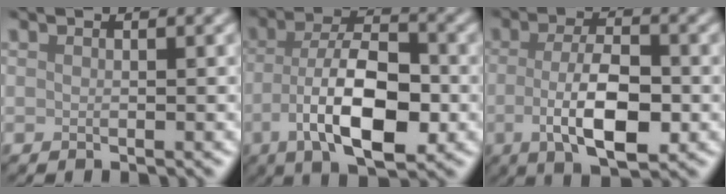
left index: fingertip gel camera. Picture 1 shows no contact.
{"total": 9.2, "force": [-2.7, 3.8, 7.9], "torque": [-0.137, 0.002, -0.049]}
{"total": 6.7, "force": [-1.4, 2.5, 6.1], "torque": [-0.110, -0.008, -0.024]}